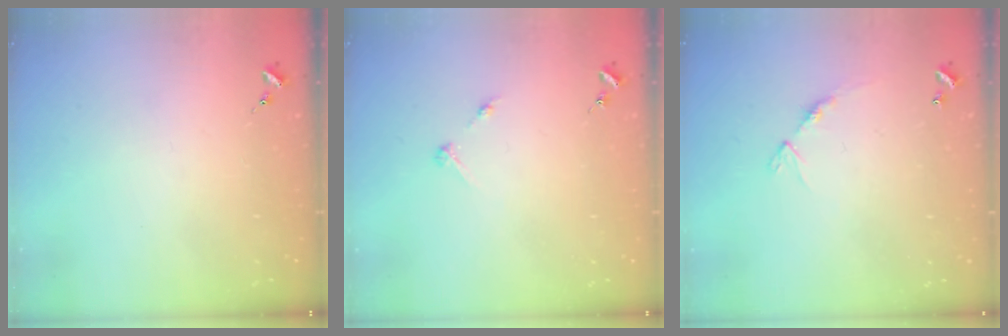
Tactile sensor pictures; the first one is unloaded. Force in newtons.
{"total": 2.8, "press": 2.8, "slide": 0.3}
{"total": 8.4, "press": 8.4, "slide": 0.6}